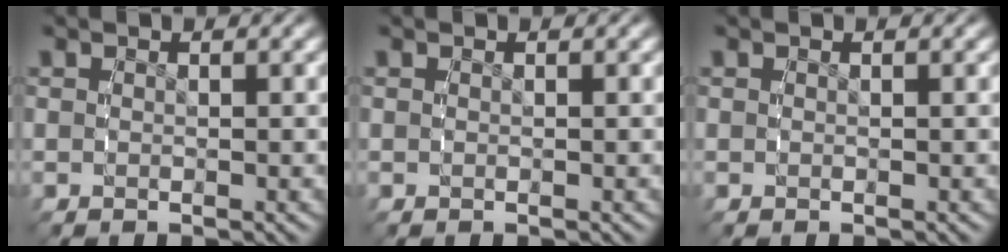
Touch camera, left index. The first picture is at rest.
{"total": 0.0}
{"total": 0.0}